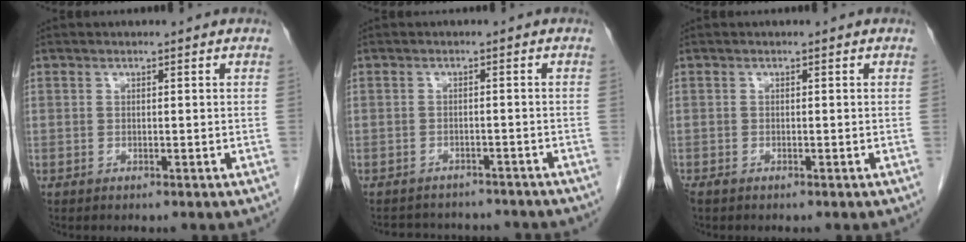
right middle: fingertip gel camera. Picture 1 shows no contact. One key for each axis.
{"total": 9.6, "fx": -8.9, "fy": 2.8, "fz": 2.1, "tx": -0.037, "ty": 0.012, "tz": -0.104}
{"total": 0.8, "fx": -0.7, "fy": 0.3, "fz": 0.4, "tx": -0.014, "ty": -0.003, "tz": -0.012}